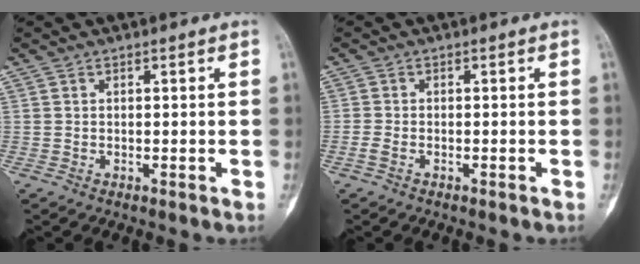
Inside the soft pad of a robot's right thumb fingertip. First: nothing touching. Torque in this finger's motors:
{"motor_torque": [-0.53, -0.31, -0.21, 0.19, -0.04]}